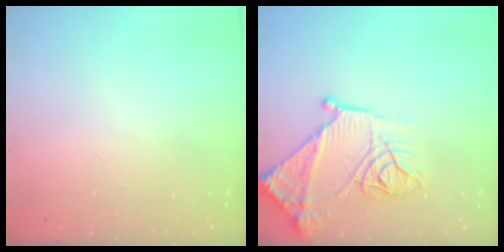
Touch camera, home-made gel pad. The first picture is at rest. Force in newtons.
{"total": 15.5, "press": 15.4, "slide": 1.4}